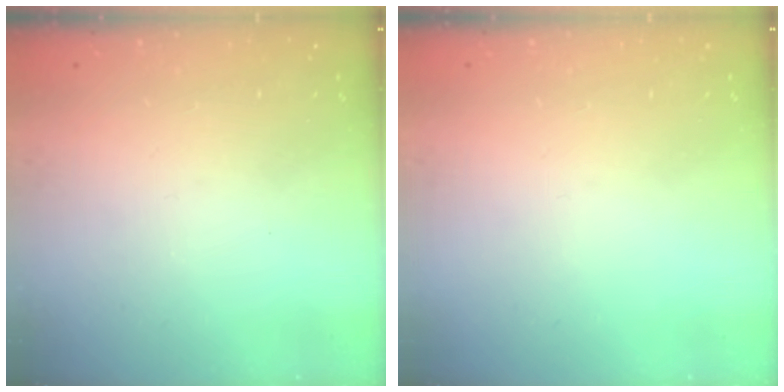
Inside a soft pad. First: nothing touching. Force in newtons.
{"total": 0.0}